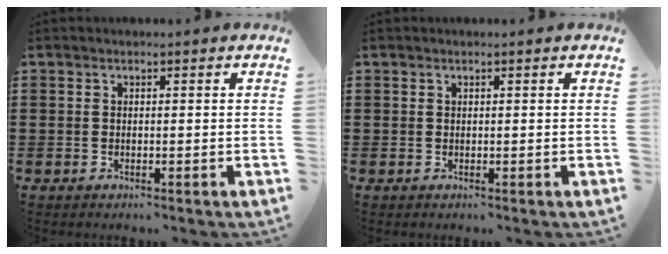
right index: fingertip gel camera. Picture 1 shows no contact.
{"total": 0.0}